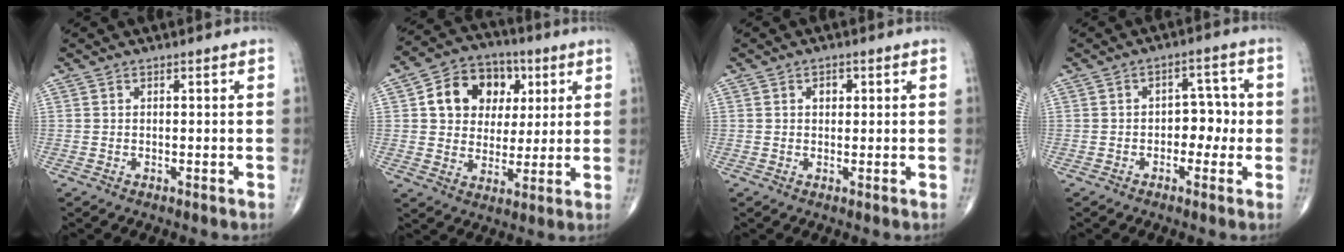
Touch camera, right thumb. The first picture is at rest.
{"total": 13.8, "force": [3.9, 11.1, 7.3], "torque": [-0.078, 0.001, 0.061]}
{"total": 1.9, "force": [0.6, 1.4, 1.1], "torque": [-0.007, 0.001, 0.005]}
{"total": 5.6, "force": [-0.8, 4.0, 3.9], "torque": [-0.022, 0.021, -0.019]}